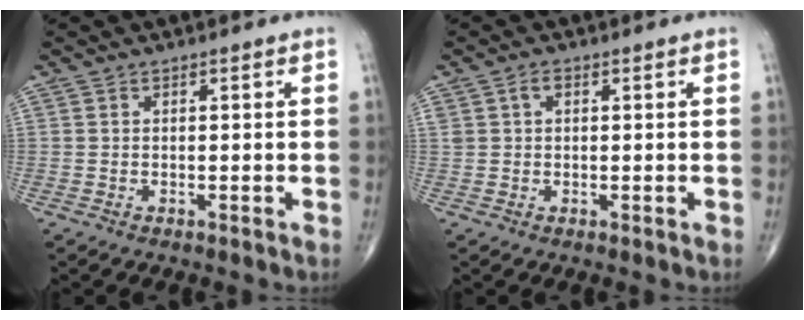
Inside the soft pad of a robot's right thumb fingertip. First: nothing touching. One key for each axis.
{"total": 2.0, "fx": 0.7, "fy": 1.3, "fz": 1.3, "tx": -0.024, "ty": 0.011, "tz": 0.016}